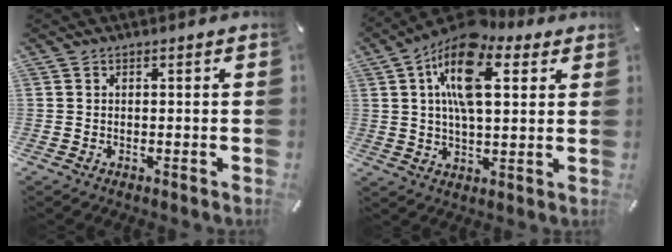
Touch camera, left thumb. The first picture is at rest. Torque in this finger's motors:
{"motor_torque": [2.53, 2.47, 0.75, -0.25, 0.25]}